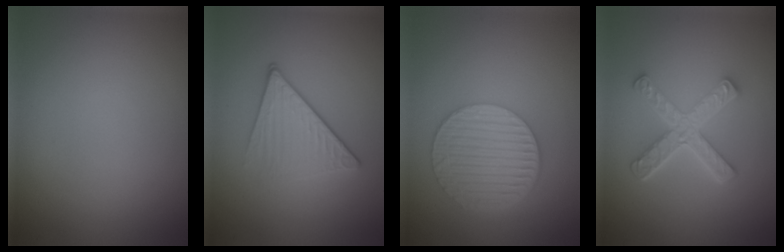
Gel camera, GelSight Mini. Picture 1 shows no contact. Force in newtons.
{"total": 4.1, "press": 2.8, "slide": 3.1}
{"total": 6.5, "press": 4.5, "slide": 4.7}
{"total": 4.9, "press": 3.5, "slide": 3.4}